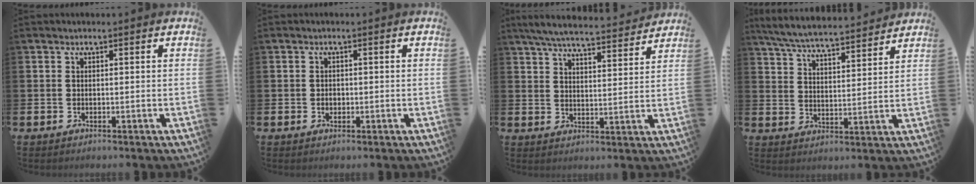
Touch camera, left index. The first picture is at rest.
{"total": 1.1, "force": [-0.1, 0.9, 0.6], "torque": [-0.011, 0.007, -0.005]}
{"total": 6.6, "force": [6.3, 0.7, 1.9], "torque": [-0.051, -0.041, 0.110]}
{"total": 6.6, "force": [6.3, 0.6, 1.7], "torque": [-0.056, -0.043, 0.110]}